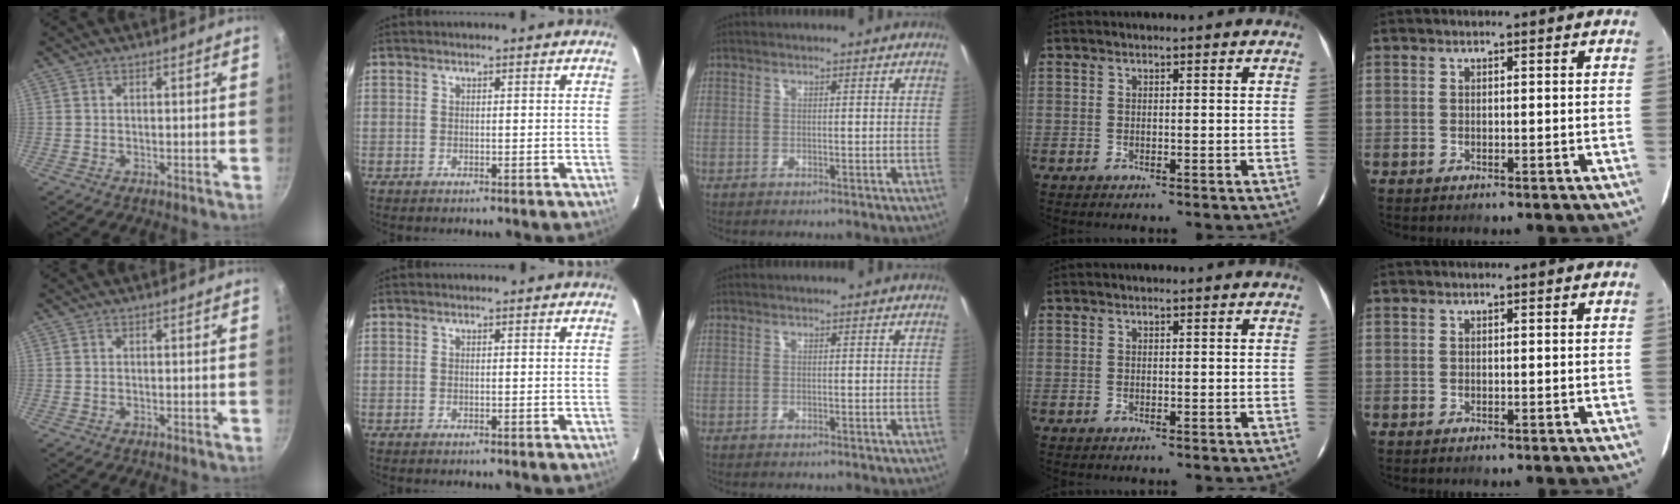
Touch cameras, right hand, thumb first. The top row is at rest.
{}